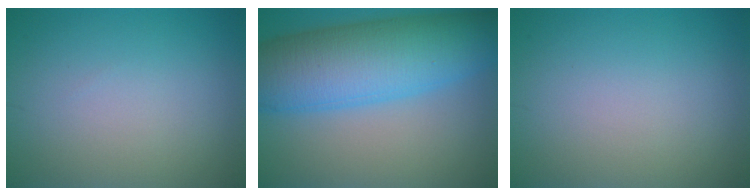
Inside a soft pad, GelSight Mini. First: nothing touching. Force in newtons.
{"total": 11.7, "press": 11.7, "slide": 0.2}
{"total": 0.0}